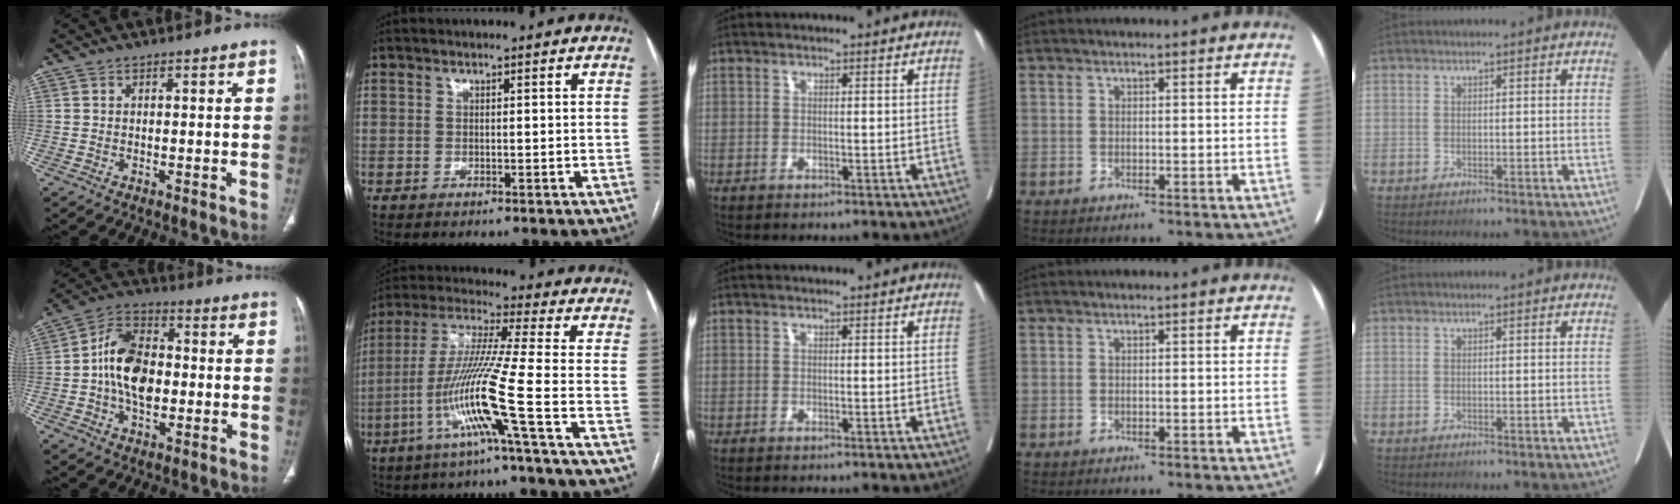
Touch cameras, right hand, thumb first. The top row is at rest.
{"thumb": {"total": 12.9, "force": [-0.9, 8.4, 9.7], "torque": [-0.151, 0.025, -0.023]}, "index": {"total": 12.7, "force": [-4.9, -2.4, 11.5], "torque": [-0.232, -0.009, -0.103]}}